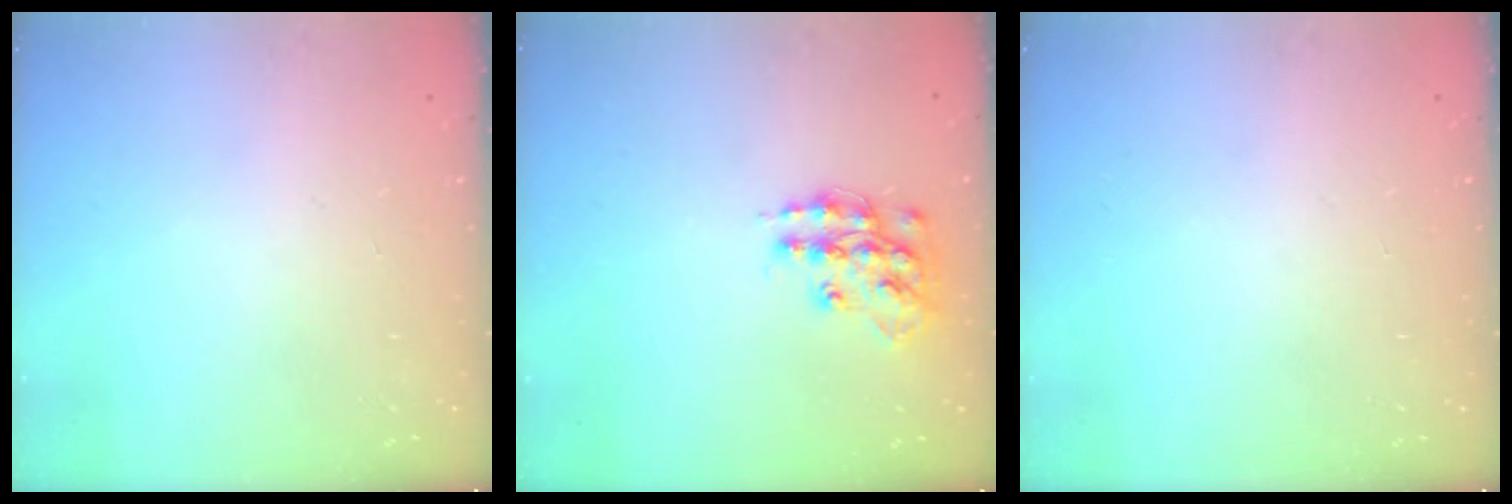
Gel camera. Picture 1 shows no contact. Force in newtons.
{"total": 13.7, "press": 13.7, "slide": 0.9}
{"total": 0.0}